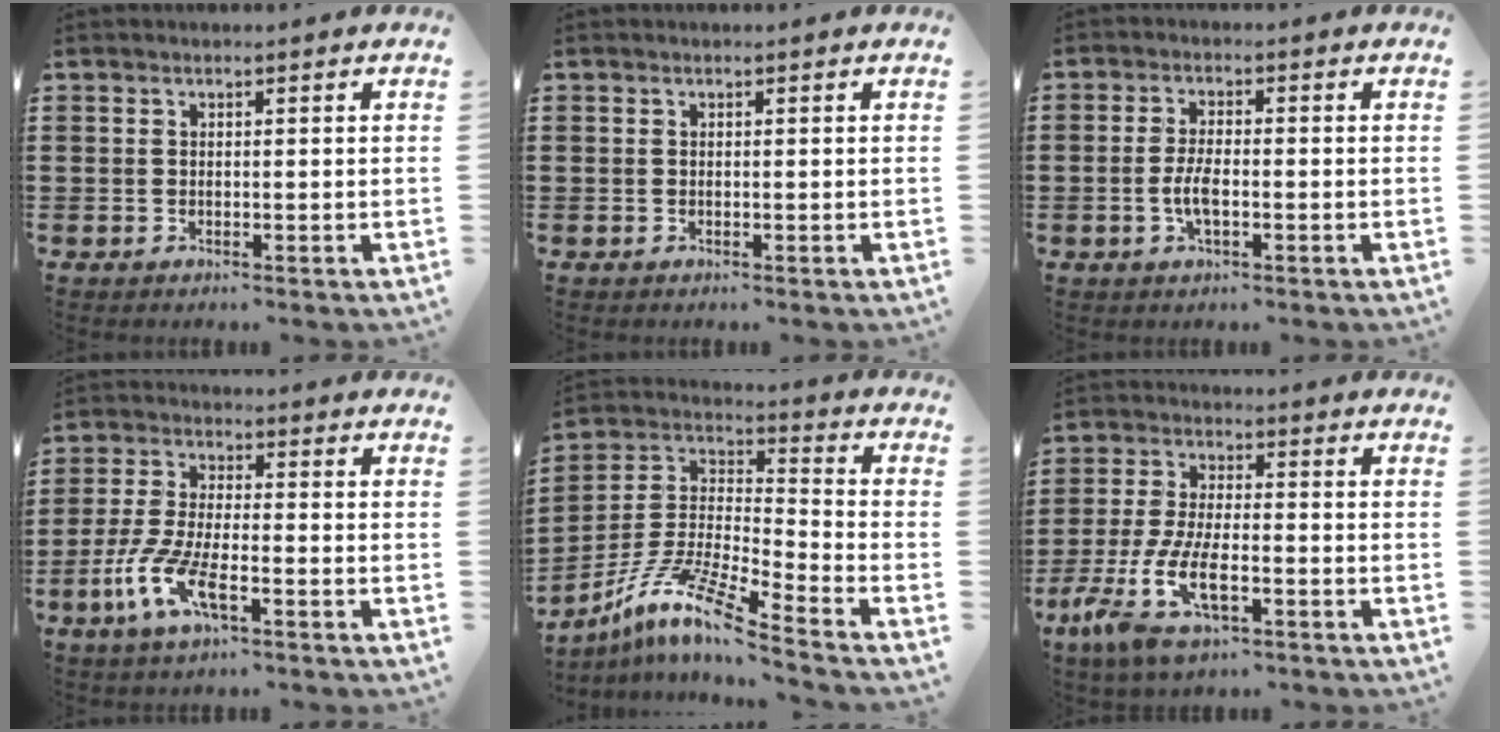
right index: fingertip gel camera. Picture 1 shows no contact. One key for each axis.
{"total": 0.0}
{"total": 3.8, "fx": -0.9, "fy": 1.3, "fz": 3.4, "tx": -0.074, "ty": 0.000, "tz": -0.021}
{"total": 8.2, "fx": -3.9, "fy": 2.3, "fz": 6.9, "tx": -0.174, "ty": -0.017, "tz": -0.079}
{"total": 10.6, "fx": -8.3, "fy": 0.4, "fz": 6.5, "tx": -0.146, "ty": -0.007, "tz": -0.177}
{"total": 10.1, "fx": -4.8, "fy": 3.8, "fz": 8.1, "tx": -0.191, "ty": -0.011, "tz": -0.092}